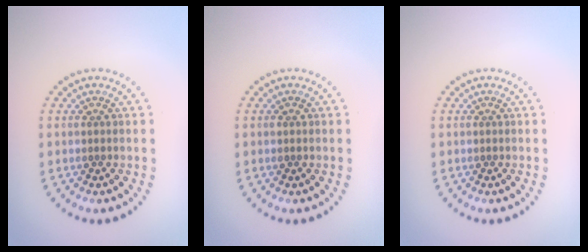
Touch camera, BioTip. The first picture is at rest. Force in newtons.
{"total": 0.6, "press": 0.6, "slide": 0.2}
{"total": 0.0}